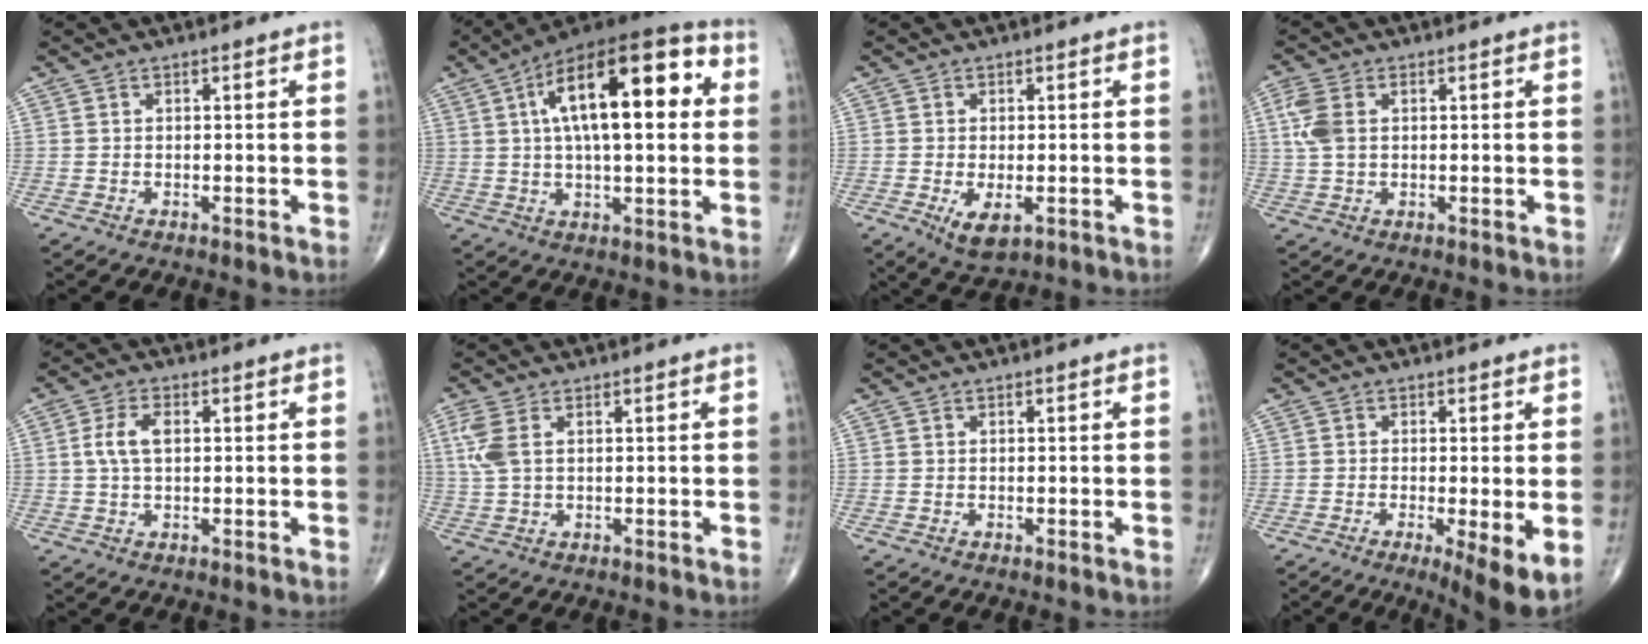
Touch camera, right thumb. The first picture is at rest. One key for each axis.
{"total": 22.3, "fx": 5.1, "fy": 8.7, "fz": 19.9, "tx": -0.301, "ty": 0.020, "tz": 0.068}
{"total": 5.1, "fx": -1.6, "fy": 2.4, "fz": 4.2, "tx": -0.070, "ty": -0.011, "tz": -0.019}
{"total": 5.5, "fx": 1.2, "fy": 3.4, "fz": 4.2, "tx": -0.114, "ty": 0.011, "tz": 0.023}
{"total": 4.9, "fx": 0.8, "fy": 2.5, "fz": 4.2, "tx": -0.095, "ty": 0.008, "tz": 0.013}
{"total": 4.8, "fx": 1.5, "fy": 2.3, "fz": 4.0, "tx": -0.115, "ty": 0.008, "tz": 0.037}
{"total": 0.0}
{"total": 7.7, "fx": -1.8, "fy": 1.7, "fz": 7.3, "tx": -0.115, "ty": -0.023, "tz": -0.029}